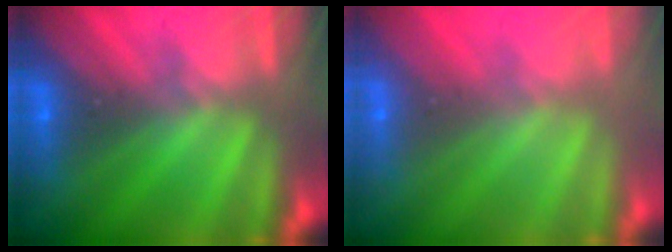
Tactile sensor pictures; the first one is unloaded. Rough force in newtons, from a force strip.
{"total": 3.3}